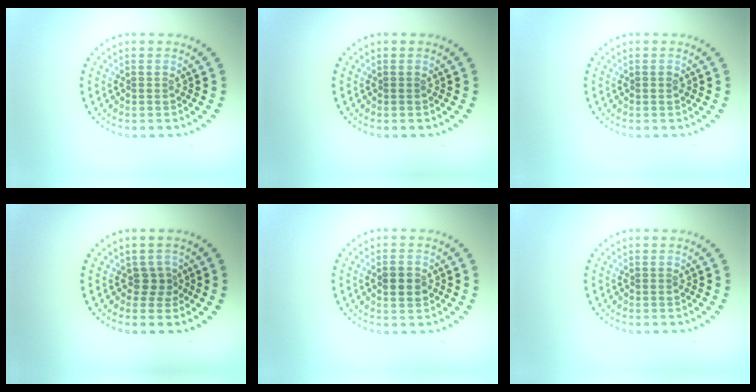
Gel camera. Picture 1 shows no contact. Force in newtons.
{"total": 0.0}
{"total": 0.5, "press": 0.5, "slide": 0.1}
{"total": 1.8, "press": 1.2, "slide": 1.3}
{"total": 2.7, "press": 2.7, "slide": 0.2}
{"total": 0.0}